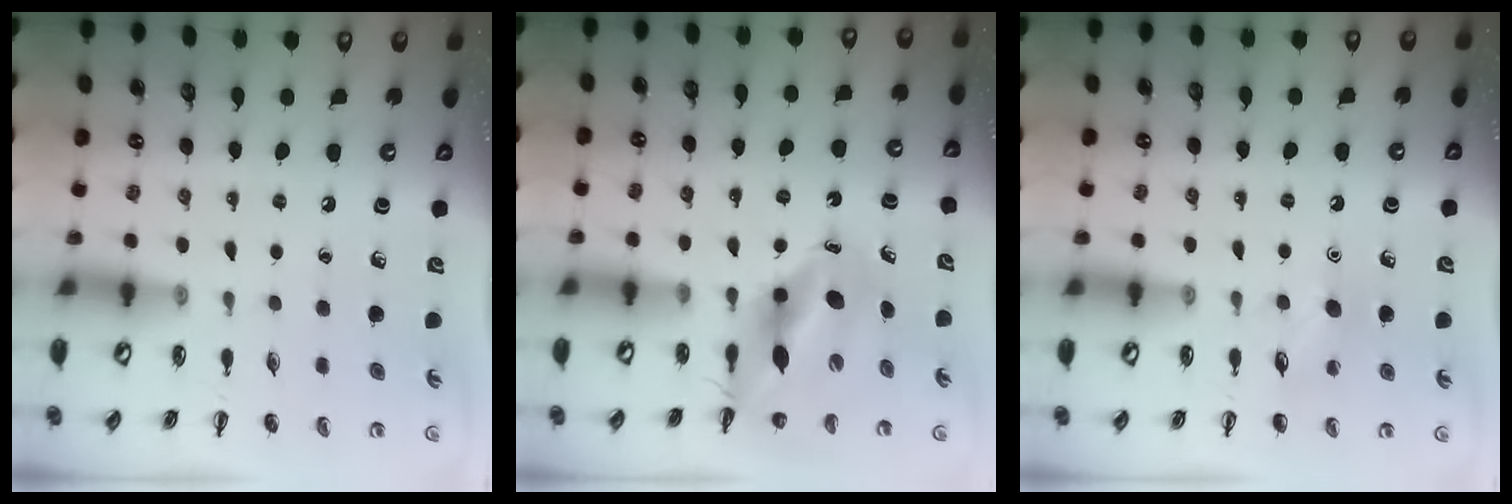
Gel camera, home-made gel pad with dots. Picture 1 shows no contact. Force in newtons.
{"total": 11.3, "press": 10.9, "slide": 3.1}
{"total": 5.9, "press": 5.7, "slide": 1.3}